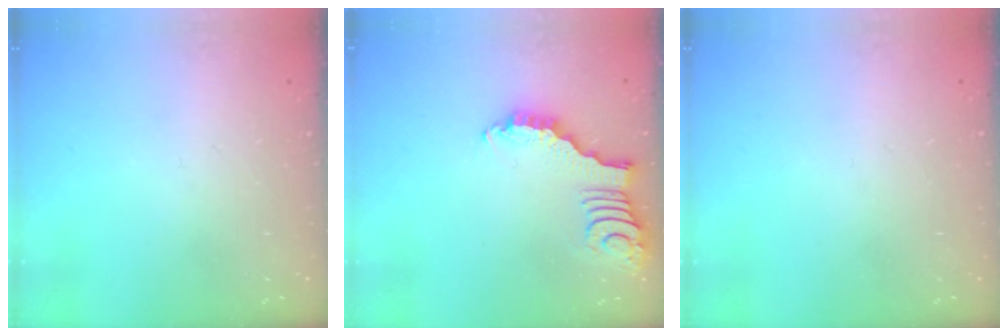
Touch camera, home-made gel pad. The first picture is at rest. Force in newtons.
{"total": 3.2, "press": 3.2, "slide": 0.3}
{"total": 0.0}